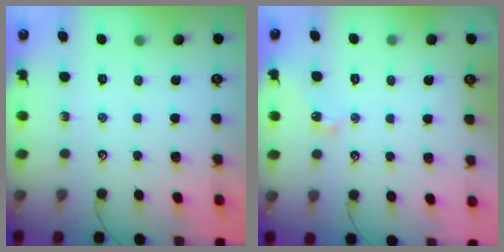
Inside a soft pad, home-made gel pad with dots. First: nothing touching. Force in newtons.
{"total": 1.5, "press": 1.4, "slide": 0.4}